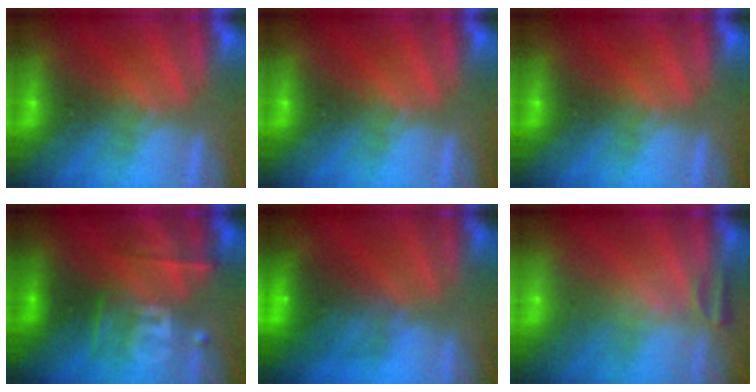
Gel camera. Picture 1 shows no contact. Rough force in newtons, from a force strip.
{"total": 0.0}
{"total": 0.0}
{"total": 2.4}
{"total": 7.2}
{"total": 2.4}